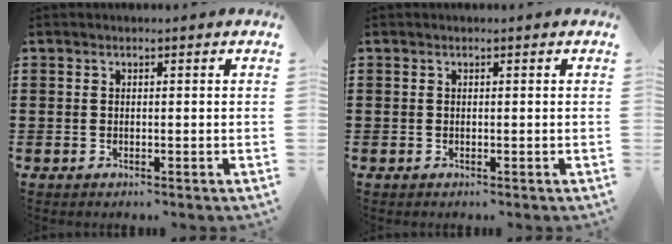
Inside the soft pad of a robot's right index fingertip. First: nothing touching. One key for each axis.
{"total": 0.0}